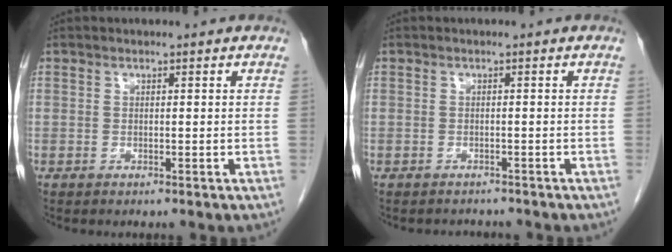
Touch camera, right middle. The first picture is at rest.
{"total": 2.3, "force": [-2.2, 0.7, 0.0], "torque": [-0.004, -0.006, -0.029]}